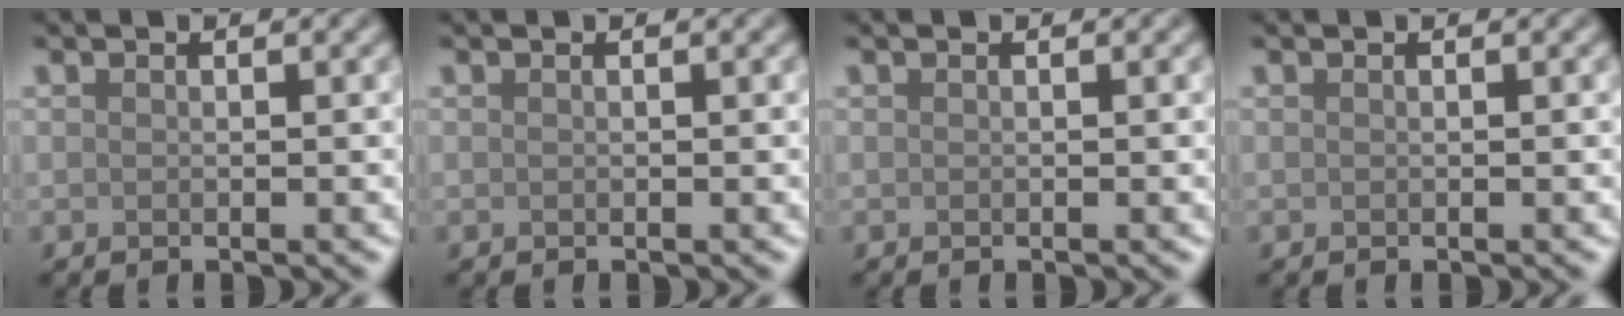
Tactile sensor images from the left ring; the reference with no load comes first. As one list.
[{"total": 0.0}, {"total": 0.0}, {"total": 0.0}]